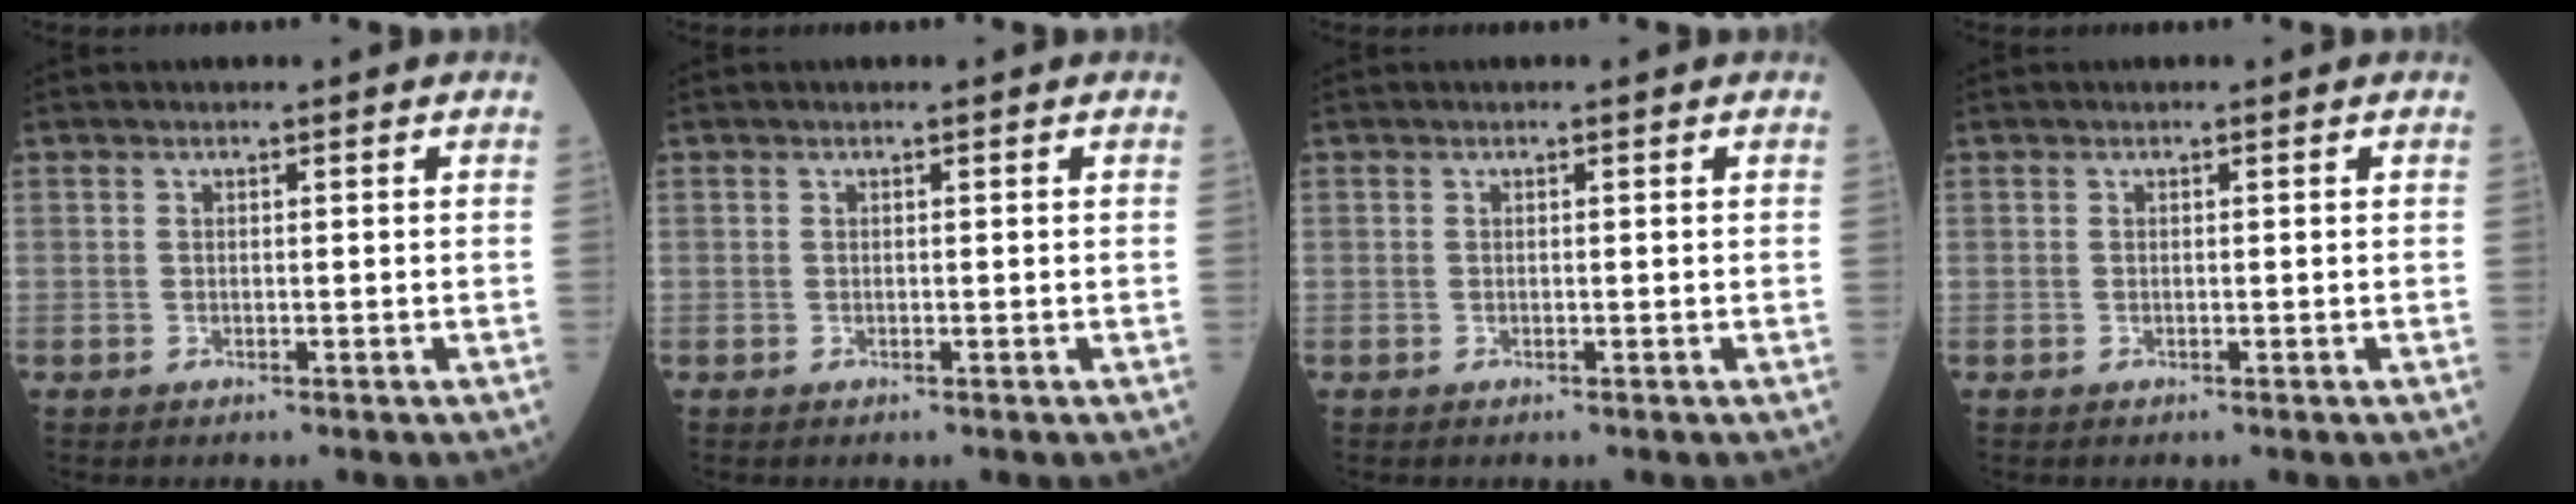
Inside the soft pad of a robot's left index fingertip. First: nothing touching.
{"total": 0.0}
{"total": 0.0}
{"total": 0.0}